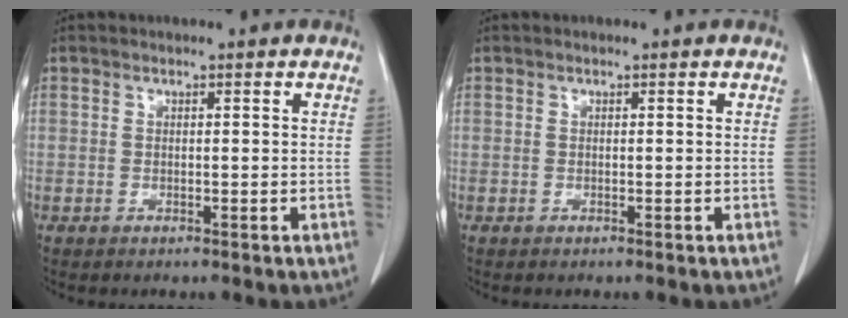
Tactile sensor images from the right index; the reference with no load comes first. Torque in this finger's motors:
{"motor_torque": [0.00, 0.00, 0.00, 0.00]}